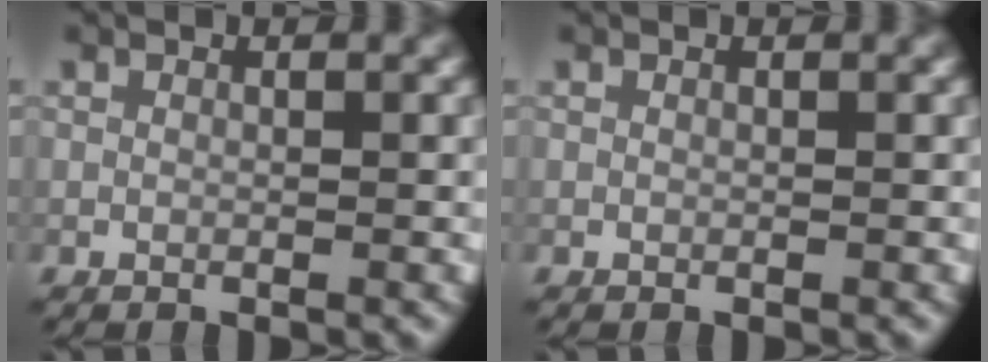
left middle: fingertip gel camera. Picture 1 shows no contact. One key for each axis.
{"total": 0.0}